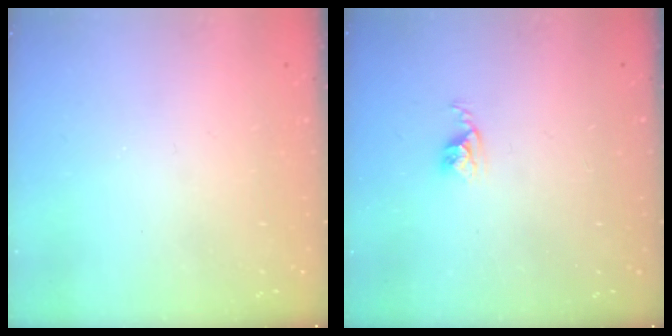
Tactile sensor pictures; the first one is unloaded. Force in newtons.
{"total": 2.5, "press": 2.5, "slide": 0.4}